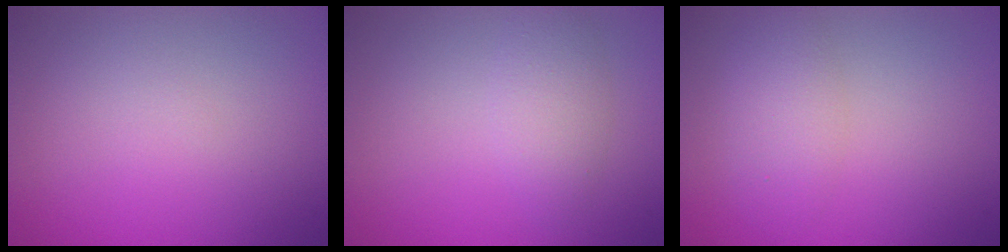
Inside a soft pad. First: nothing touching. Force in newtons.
{"total": 2.1, "press": 2.1, "slide": 0.1}
{"total": 1.8, "press": 1.8, "slide": 0.2}